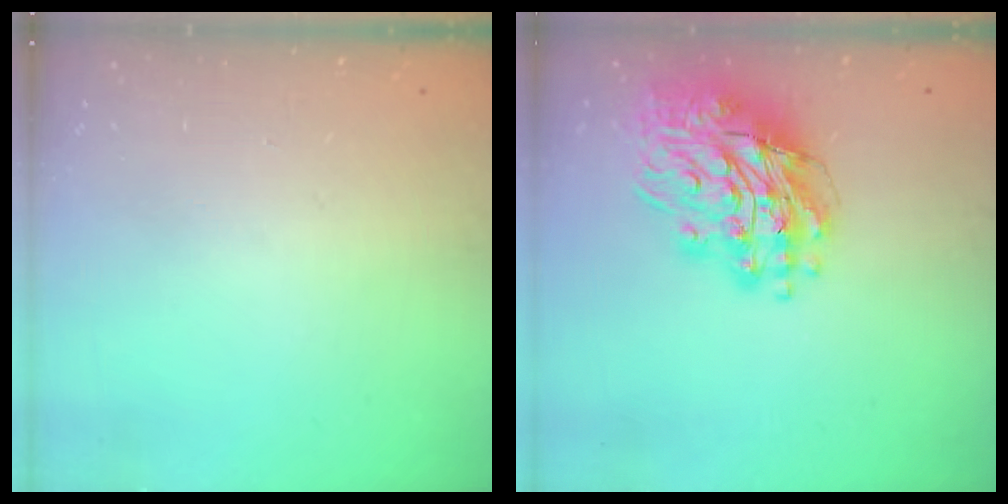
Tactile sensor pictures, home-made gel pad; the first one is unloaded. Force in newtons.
{"total": 18.5, "press": 18.3, "slide": 3.0}